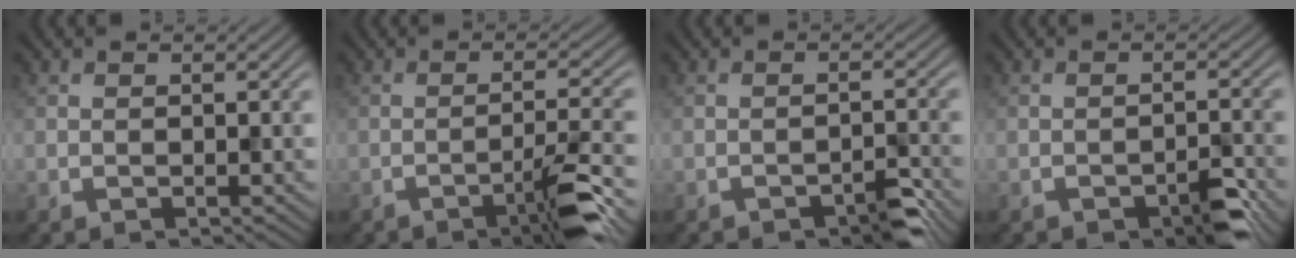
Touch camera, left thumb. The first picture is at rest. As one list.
[{"total": 4.8, "force": [-2.7, 0.3, 4.0], "torque": [-0.063, 0.010, -0.055]}, {"total": 2.7, "force": [-2.0, 0.8, 1.6], "torque": [-0.022, 0.003, -0.034]}, {"total": 3.2, "force": [-2.1, 1.1, 2.2], "torque": [-0.032, 0.001, -0.033]}]